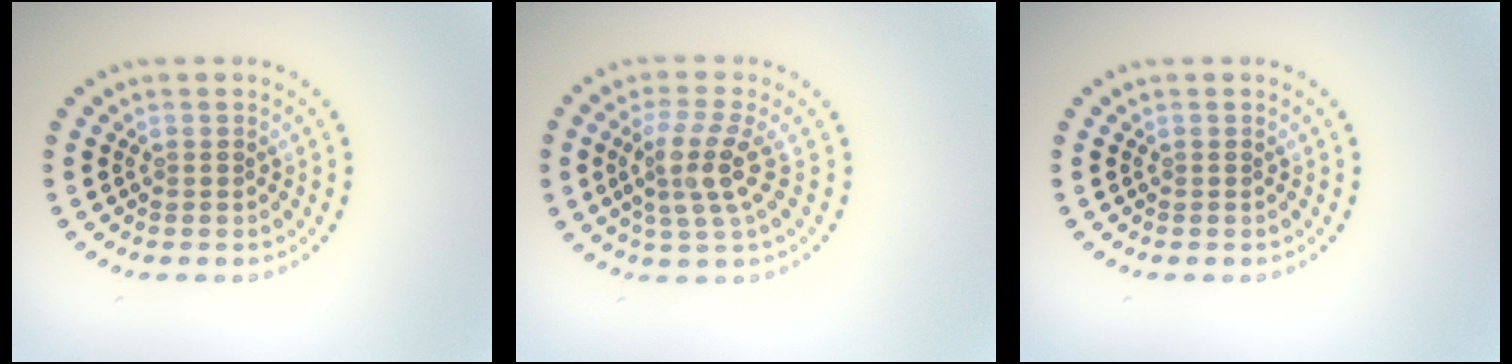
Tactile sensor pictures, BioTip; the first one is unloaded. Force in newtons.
{"total": 3.6, "press": 2.9, "slide": 2.2}
{"total": 0.0}